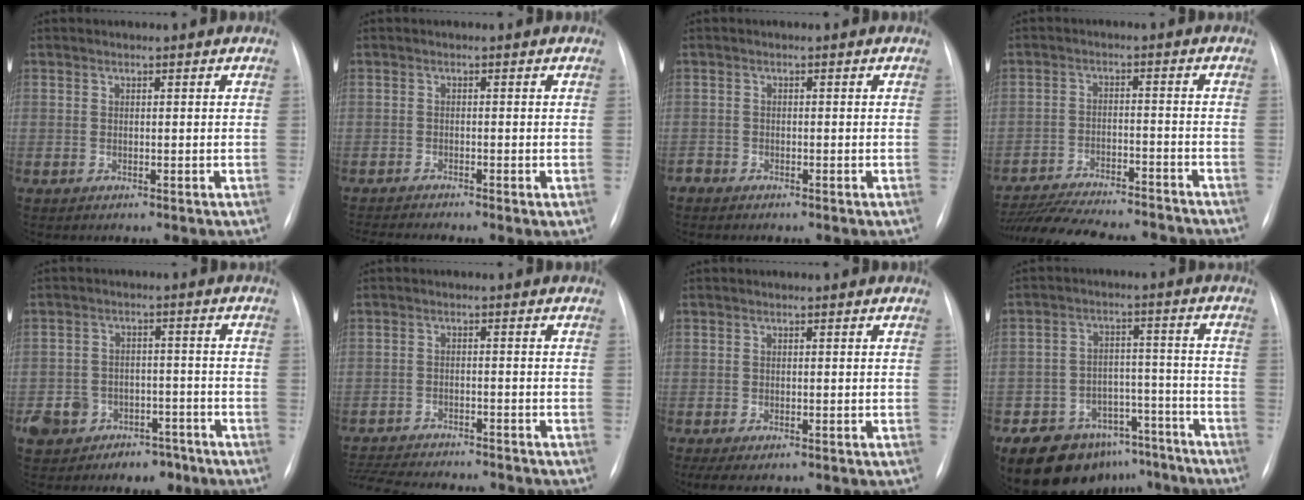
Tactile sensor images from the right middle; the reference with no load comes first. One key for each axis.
{"total": 3.7, "fx": -3.0, "fy": -0.3, "fz": 2.0, "tx": -0.038, "ty": -0.009, "tz": -0.053}
{"total": 1.1, "fx": -0.9, "fy": 0.5, "fz": -0.1, "tx": 0.000, "ty": 0.001, "tz": -0.019}
{"total": 19.7, "fx": -17.9, "fy": 3.1, "fz": 7.6, "tx": -0.158, "ty": -0.019, "tz": -0.259}
{"total": 8.5, "fx": -5.1, "fy": 6.5, "fz": 2.2, "tx": -0.040, "ty": 0.024, "tz": -0.069}
{"total": 15.6, "fx": -14.2, "fy": 2.9, "fz": 5.7, "tx": -0.137, "ty": -0.017, "tz": -0.201}
{"total": 3.3, "fx": -2.3, "fy": 1.2, "fz": 2.1, "tx": -0.038, "ty": -0.011, "tz": -0.031}
{"total": 13.4, "fx": -10.3, "fy": 7.7, "fz": 3.9, "tx": -0.044, "ty": 0.049, "tz": -0.146}